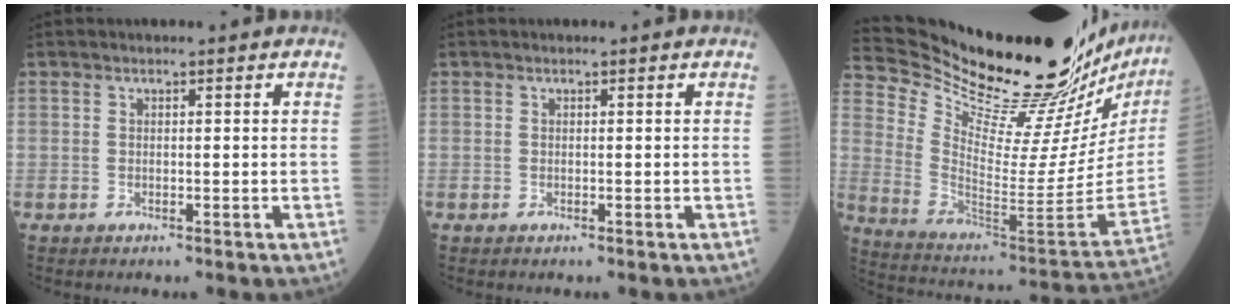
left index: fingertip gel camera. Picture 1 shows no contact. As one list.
[{"total": 0.0}, {"total": 33.5, "force": [29.9, 2.9, 14.7], "torque": [-0.247, -0.133, 0.415]}]